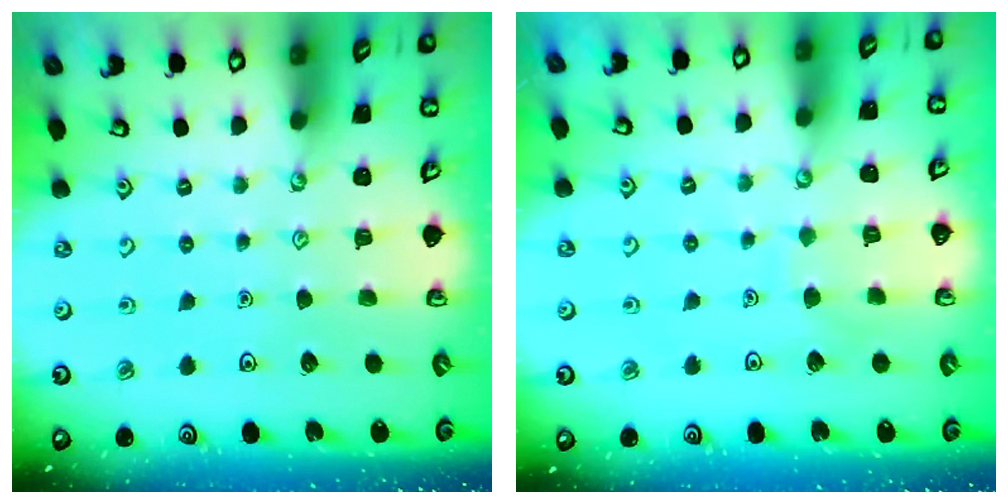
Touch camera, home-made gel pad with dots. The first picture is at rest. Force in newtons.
{"total": 3.9, "press": 3.9, "slide": 0.3}